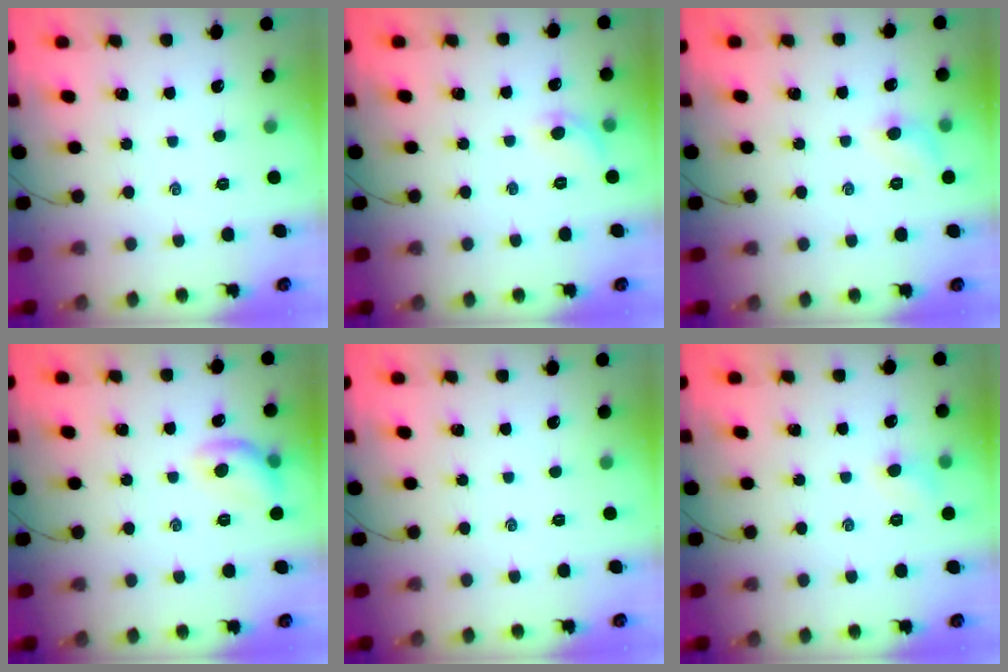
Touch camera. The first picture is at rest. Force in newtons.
{"total": 6.0, "press": 5.8, "slide": 1.7}
{"total": 6.4, "press": 6.3, "slide": 1.4}
{"total": 9.8, "press": 9.8, "slide": 0.2}
{"total": 0.0}
{"total": 5.4, "press": 5.1, "slide": 1.5}